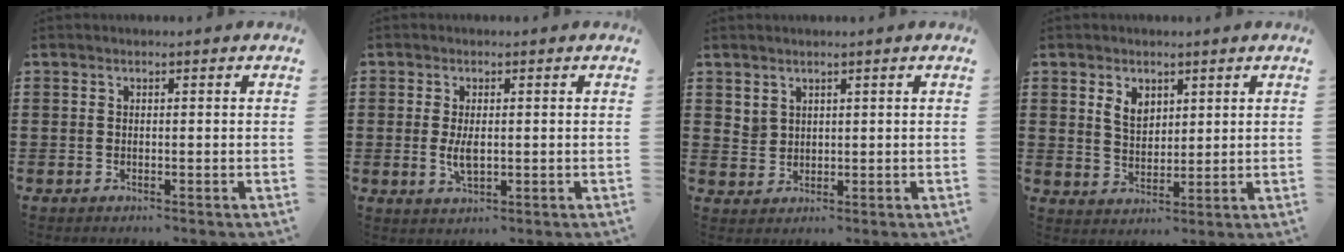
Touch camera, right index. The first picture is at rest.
{"total": 3.6, "force": [0.1, 1.8, 3.1], "torque": [-0.068, 0.001, -0.001]}
{"total": 2.4, "force": [1.9, 1.6, 0.2], "torque": [-0.010, 0.003, 0.038]}
{"total": 4.0, "force": [2.1, 2.7, 2.1], "torque": [-0.050, 0.009, 0.037]}